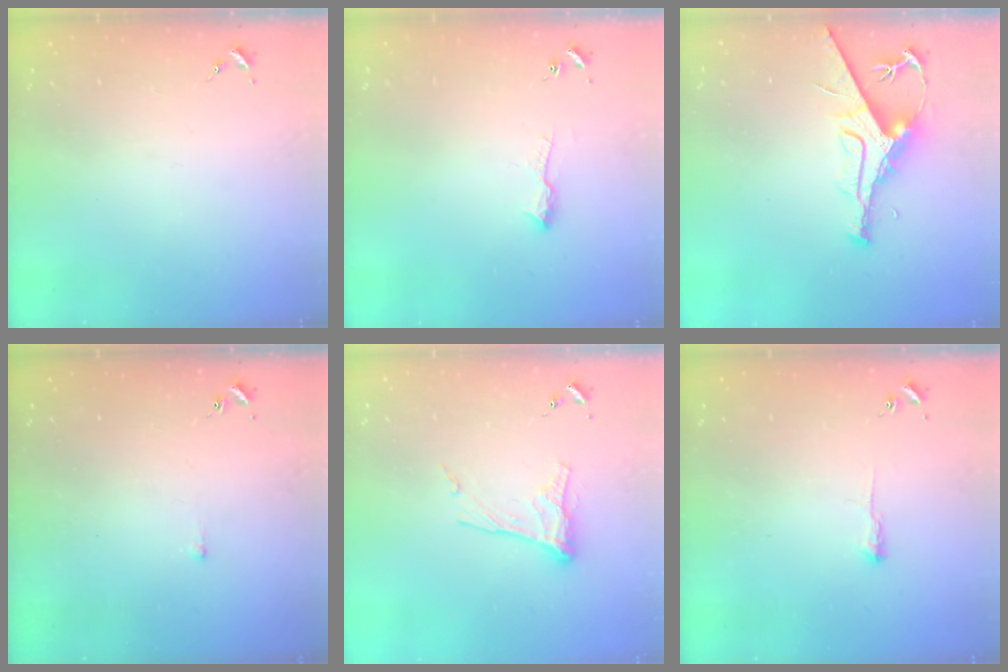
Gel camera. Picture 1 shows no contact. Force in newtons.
{"total": 6.9, "press": 6.8, "slide": 0.8}
{"total": 10.5, "press": 10.4, "slide": 1.3}
{"total": 1.6, "press": 1.6, "slide": 0.2}
{"total": 10.6, "press": 10.6, "slide": 0.6}
{"total": 2.7, "press": 2.6, "slide": 0.4}